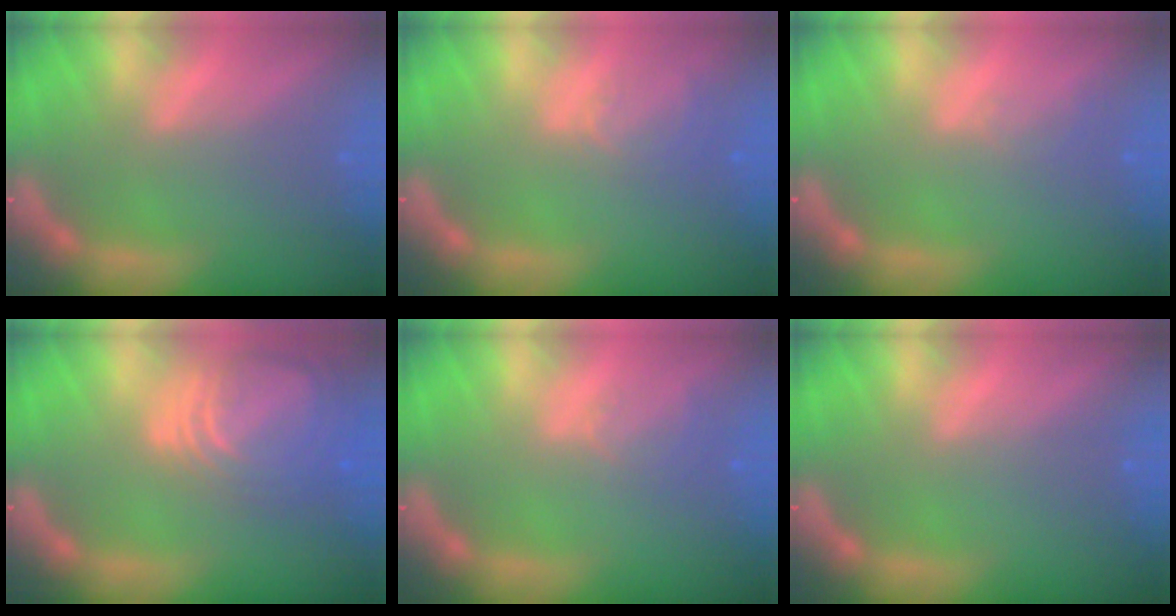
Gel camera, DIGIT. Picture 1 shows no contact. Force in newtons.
{"total": 2.5}
{"total": 1.0}
{"total": 9.5}
{"total": 2.0}
{"total": 0.0}